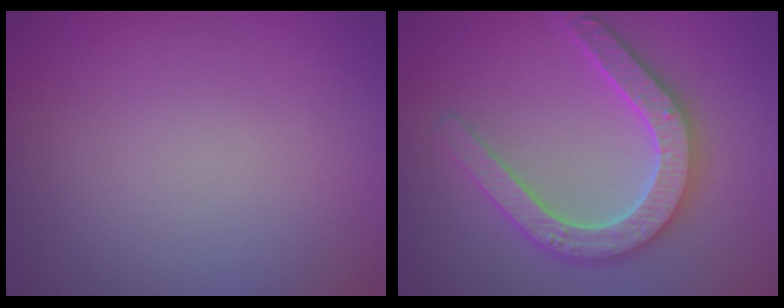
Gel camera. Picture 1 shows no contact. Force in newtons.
{"total": 5.2, "press": 5.1, "slide": 1.0}